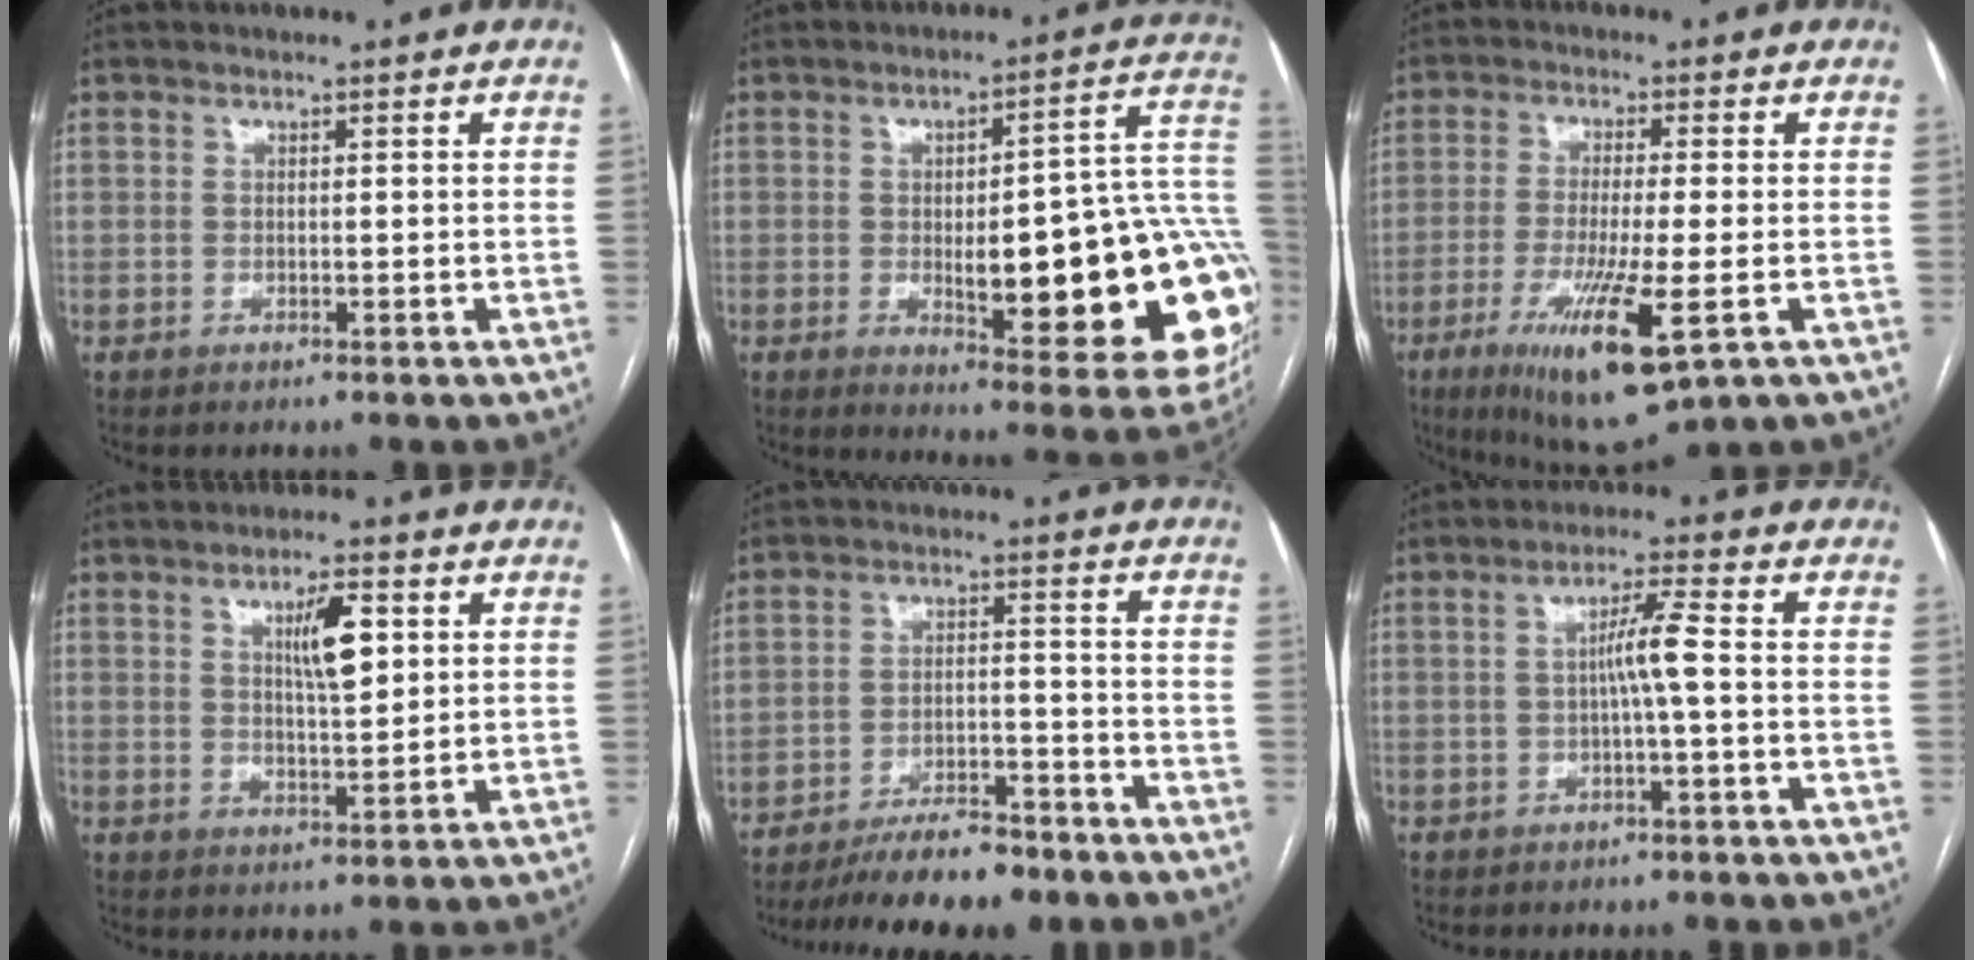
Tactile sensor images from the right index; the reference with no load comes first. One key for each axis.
{"total": 26.1, "fx": -4.2, "fy": 6.3, "fz": 25.0, "tx": -0.215, "ty": 0.022, "tz": -0.035}
{"total": 12.9, "fx": -5.1, "fy": 1.7, "fz": 11.7, "tx": -0.219, "ty": -0.041, "tz": -0.081}
{"total": 6.2, "fx": 2.2, "fy": 1.4, "fz": 5.7, "tx": -0.097, "ty": 0.003, "tz": 0.038}
{"total": 11.5, "fx": -9.8, "fy": 2.4, "fz": 5.4, "tx": -0.079, "ty": -0.001, "tz": -0.156}
{"total": 4.5, "fx": -0.4, "fy": -0.4, "fz": 4.4, "tx": -0.077, "ty": 0.011, "tz": -0.005}